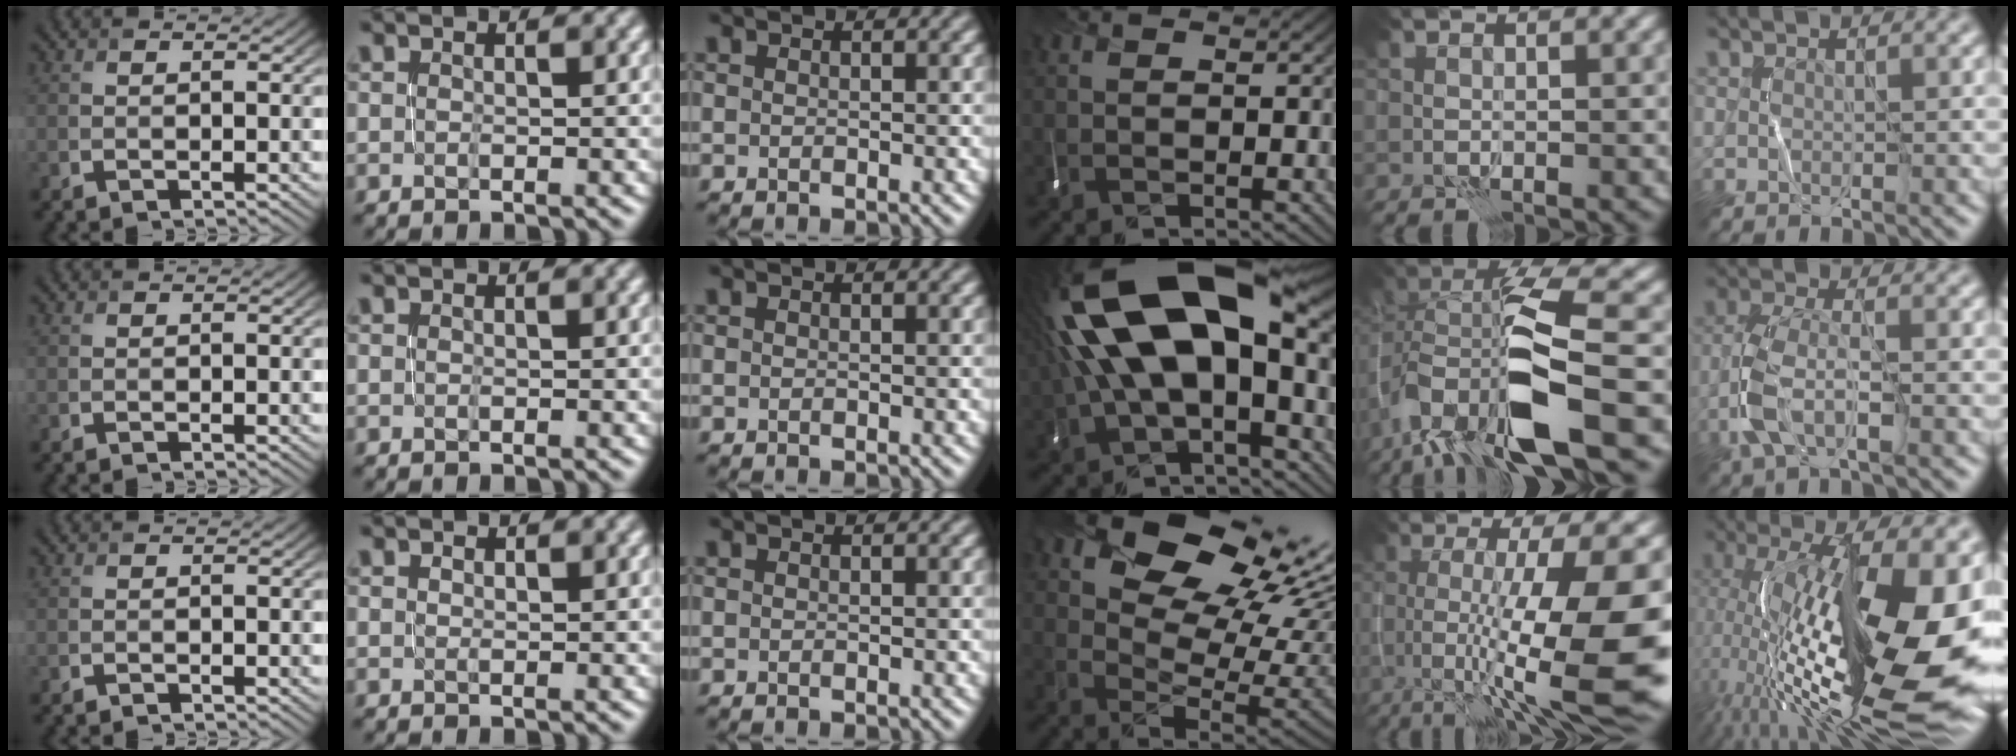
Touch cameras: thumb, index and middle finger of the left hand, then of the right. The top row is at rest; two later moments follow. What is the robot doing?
{"motion": "close", "object": "stapler"}